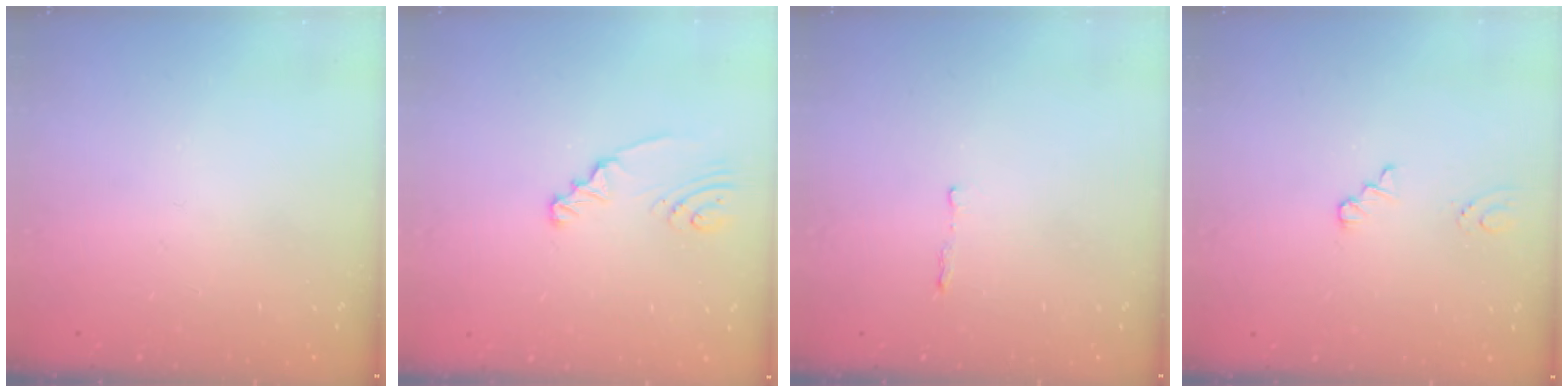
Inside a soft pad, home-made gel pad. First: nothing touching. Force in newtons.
{"total": 2.5, "press": 2.5, "slide": 0.3}
{"total": 2.6, "press": 2.6, "slide": 0.4}
{"total": 1.0, "press": 1.0, "slide": 0.1}